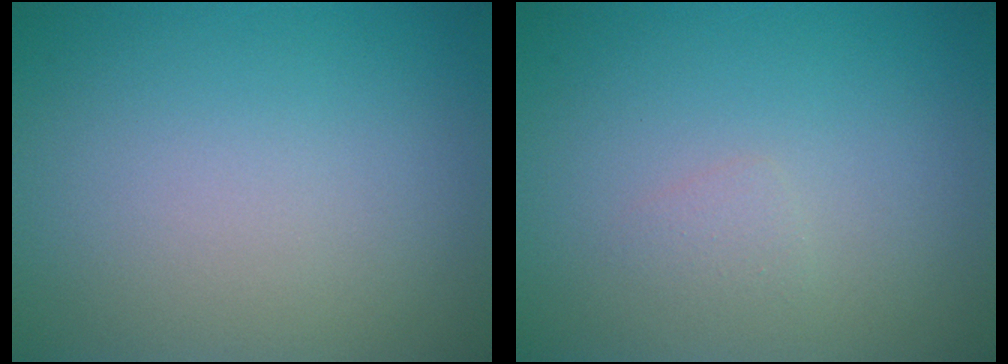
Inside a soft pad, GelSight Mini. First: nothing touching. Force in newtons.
{"total": 0.7, "press": 0.7, "slide": 0.0}